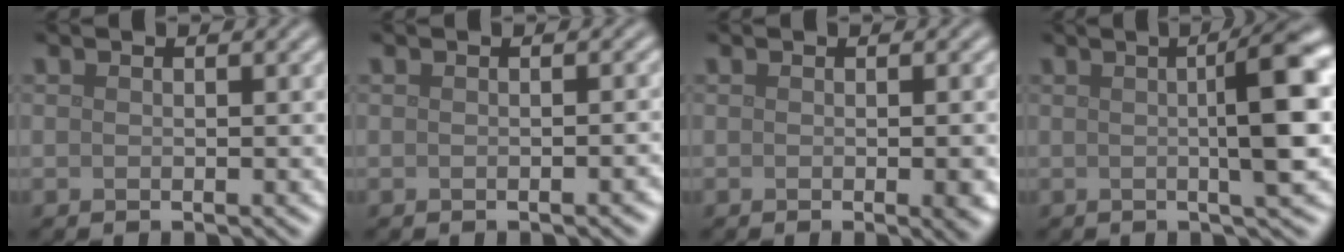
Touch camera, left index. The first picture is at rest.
{"total": 0.8, "force": [-0.5, 0.1, 0.6], "torque": [-0.007, 0.000, -0.004]}
{"total": 2.5, "force": [-0.4, 0.6, 2.4], "torque": [-0.024, -0.002, -0.005]}
{"total": 7.0, "force": [0.7, 1.2, 6.9], "torque": [-0.086, 0.010, 0.010]}